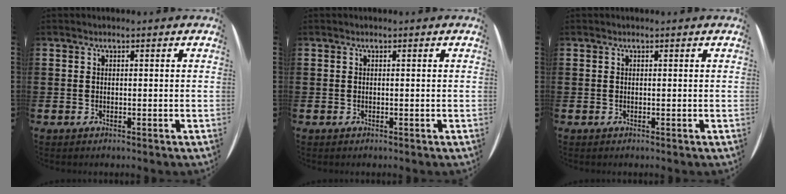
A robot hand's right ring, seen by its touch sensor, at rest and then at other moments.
{"total": 0.0}
{"total": 0.0}